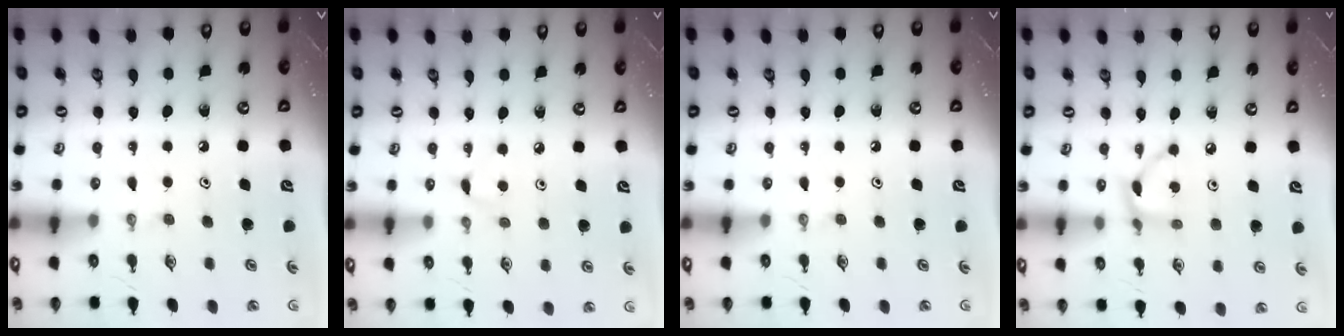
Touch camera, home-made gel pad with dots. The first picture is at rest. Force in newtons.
{"total": 3.1, "press": 3.1, "slide": 0.2}
{"total": 0.0}
{"total": 4.6, "press": 4.6, "slide": 0.2}